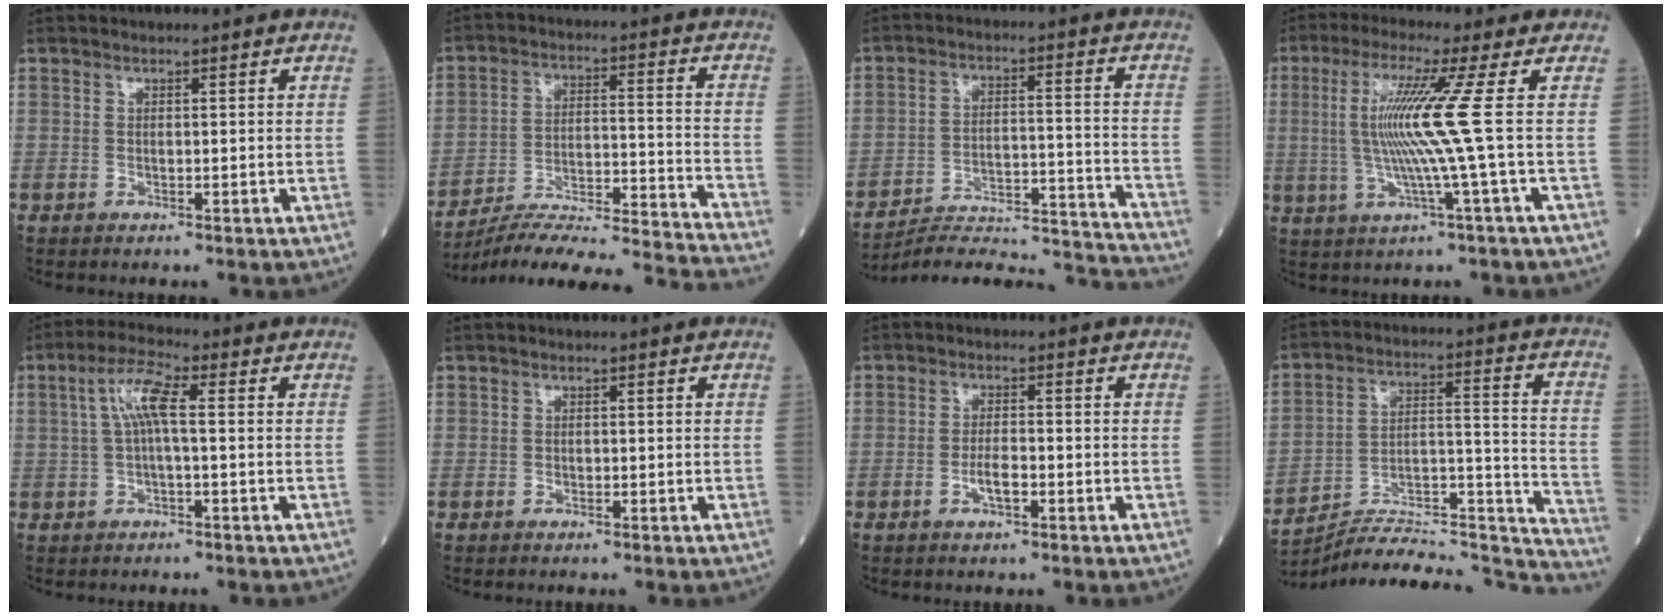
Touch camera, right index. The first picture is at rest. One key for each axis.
{"total": 22.7, "fx": -21.5, "fy": -1.4, "fz": 7.2, "tx": -0.090, "ty": -0.012, "tz": -0.317}
{"total": 21.1, "fx": -20.7, "fy": -0.3, "fz": 4.3, "tx": -0.043, "ty": 0.008, "tz": -0.294}
{"total": 9.4, "fx": 0.6, "fy": -2.6, "fz": 9.0, "tx": -0.182, "ty": -0.001, "tz": 0.017}
{"total": 5.6, "fx": 0.9, "fy": 0.9, "fz": 5.5, "tx": -0.109, "ty": 0.019, "tz": 0.019}
{"total": 0.0}
{"total": 2.8, "fx": -1.0, "fy": 0.8, "fz": 2.5, "tx": -0.046, "ty": 0.003, "tz": -0.016}
{"total": 26.2, "fx": -25.3, "fy": 1.8, "fz": 6.7, "tx": -0.066, "ty": 0.031, "tz": -0.368}